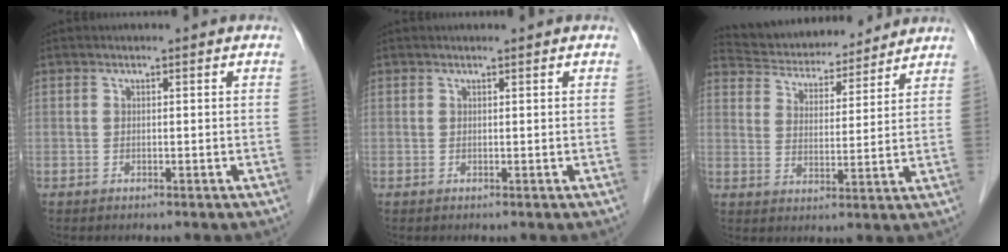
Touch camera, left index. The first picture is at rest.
{"total": 0.8, "force": [0.7, 0.0, 0.3], "torque": [-0.007, 0.005, 0.013]}
{"total": 14.7, "force": [13.9, 3.4, 3.5], "torque": [-0.056, 0.021, 0.214]}